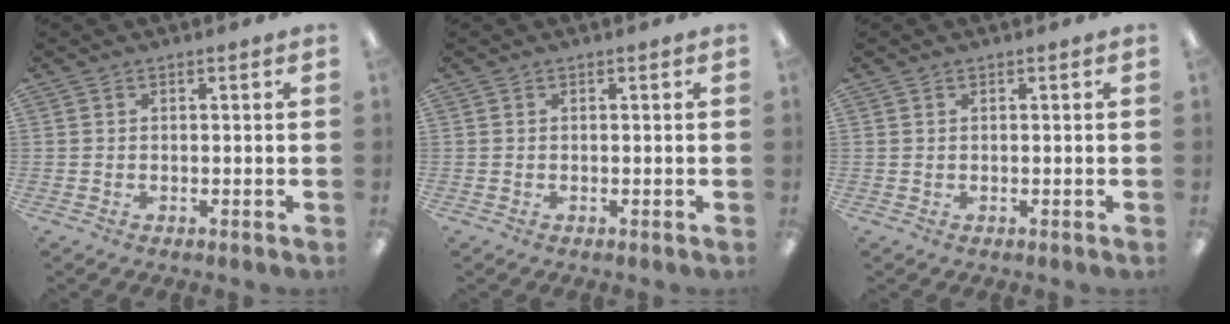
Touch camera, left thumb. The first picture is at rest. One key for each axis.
{"total": 0.0}
{"total": 0.0}